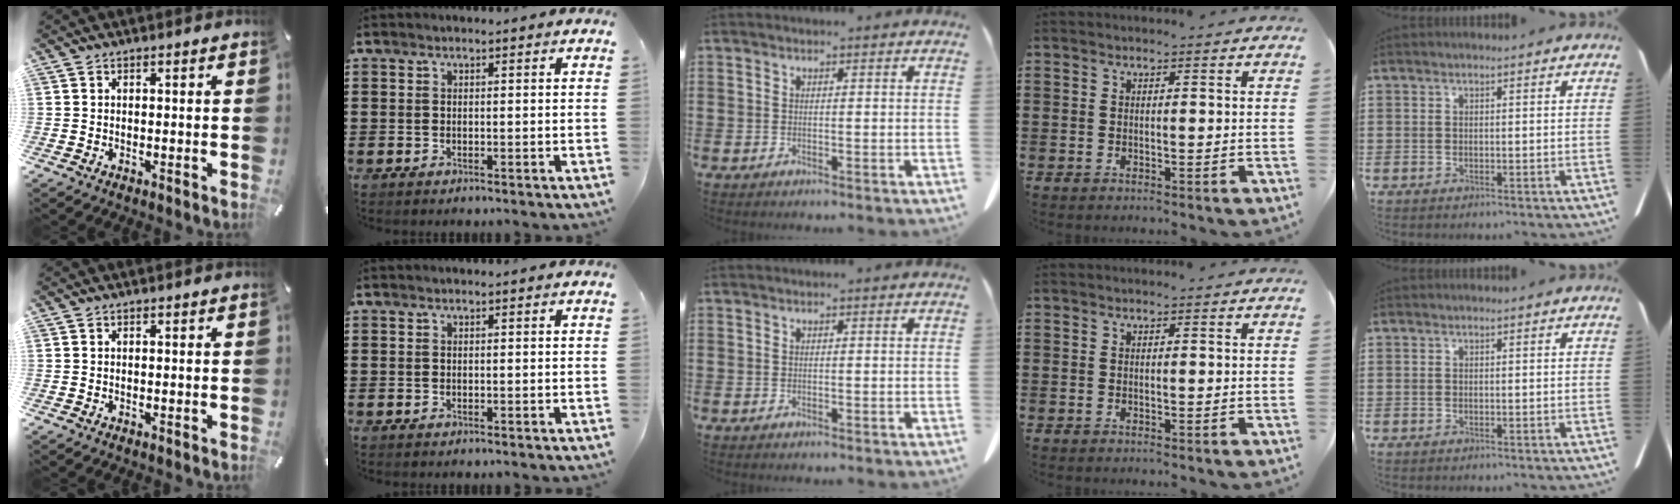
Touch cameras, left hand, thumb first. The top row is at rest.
{}